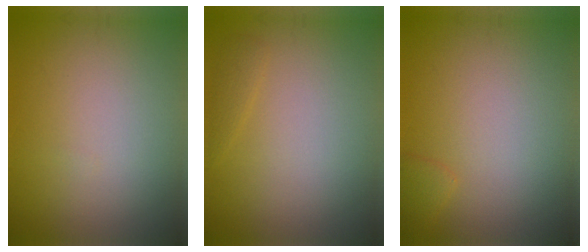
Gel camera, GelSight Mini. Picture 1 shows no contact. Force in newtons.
{"total": 0.9, "press": 0.9, "slide": 0.1}
{"total": 1.0, "press": 1.0, "slide": 0.1}